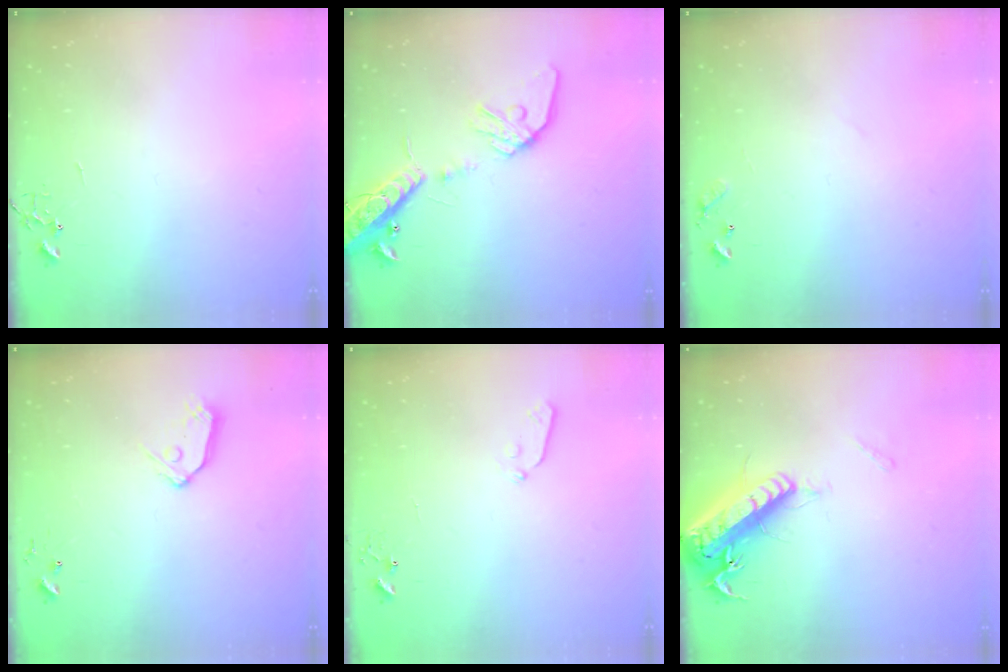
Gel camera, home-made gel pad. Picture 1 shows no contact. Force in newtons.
{"total": 18.9, "press": 18.6, "slide": 3.4}
{"total": 7.2, "press": 7.2, "slide": 0.5}
{"total": 8.0, "press": 8.0, "slide": 0.5}
{"total": 4.8, "press": 4.7, "slide": 0.7}
{"total": 20.1, "press": 19.7, "slide": 3.9}